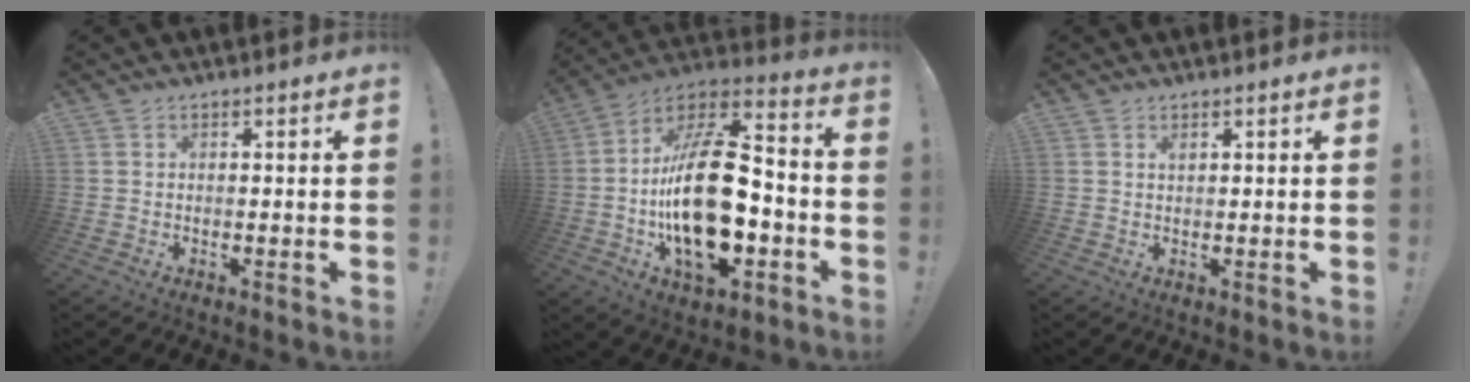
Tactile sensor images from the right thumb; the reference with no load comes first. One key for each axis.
{"total": 27.6, "fx": -4.3, "fy": 14.3, "fz": 23.2, "tx": -0.415, "ty": 0.028, "tz": -0.065}
{"total": 0.9, "fx": 0.6, "fy": 0.4, "fz": 0.5, "tx": 0.004, "ty": -0.006, "tz": 0.009}